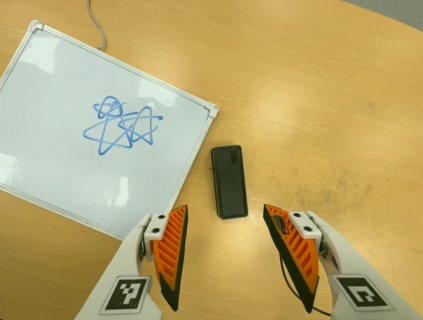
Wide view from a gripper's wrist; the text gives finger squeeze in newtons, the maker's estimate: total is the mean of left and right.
{"total": 0.0}